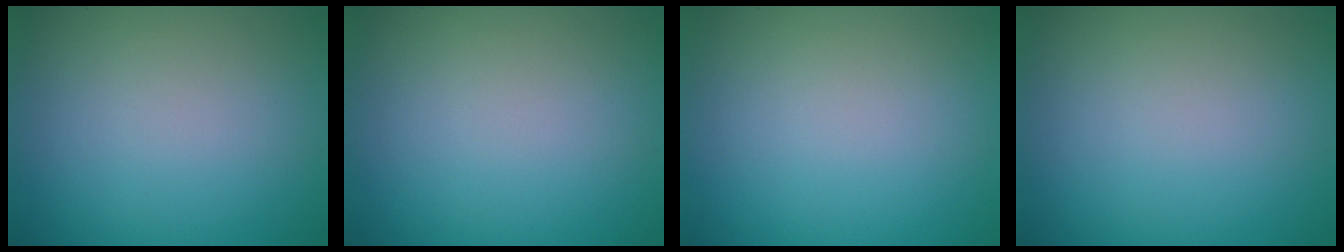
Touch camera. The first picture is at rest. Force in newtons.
{"total": 0.0}
{"total": 0.0}
{"total": 0.0}